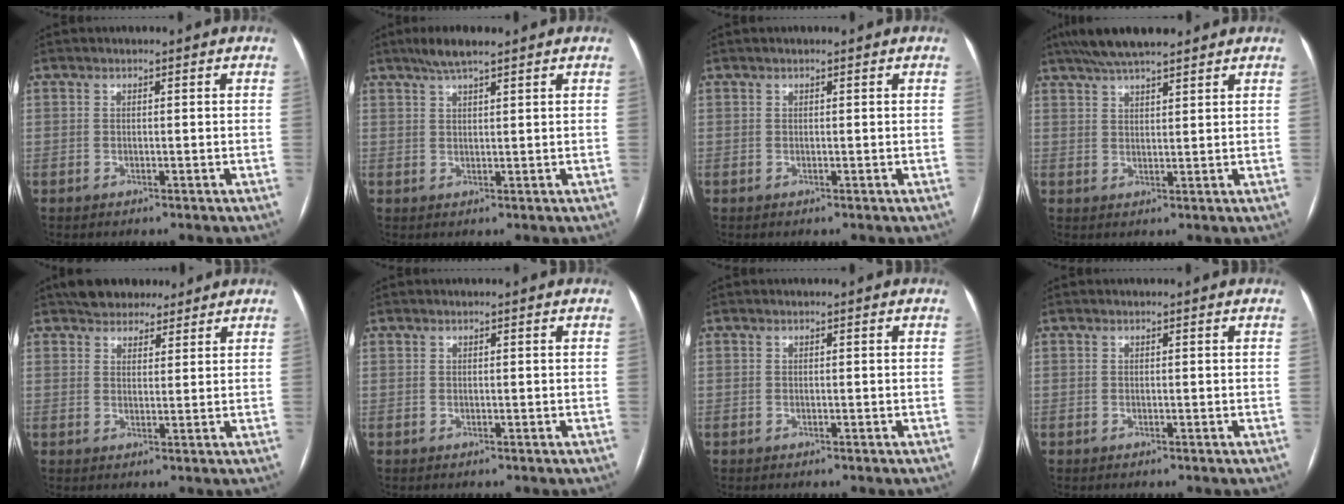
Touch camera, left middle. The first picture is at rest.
{"total": 4.1, "force": [3.1, 0.3, 2.7], "torque": [-0.053, 0.012, 0.059]}
{"total": 0.5, "force": [0.4, 0.1, 0.3], "torque": [-0.006, 0.012, 0.007]}
{"total": 9.5, "force": [7.8, 1.5, 5.2], "torque": [-0.081, 0.032, 0.127]}
{"total": 7.0, "force": [5.7, 3.3, 2.3], "torque": [-0.024, 0.019, 0.090]}
{"total": 0.0}
{"total": 0.0}
{"total": 0.0}